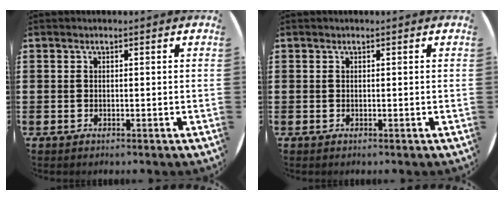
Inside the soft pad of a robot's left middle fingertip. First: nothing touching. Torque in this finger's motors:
{"motor_torque": [-0.21, -0.07, -0.01, -0.01]}